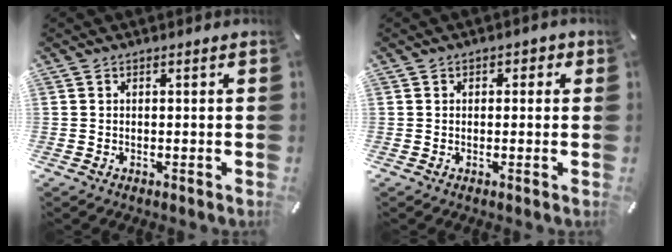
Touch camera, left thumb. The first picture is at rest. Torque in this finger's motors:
{"motor_torque": [0.02, -0.06, 0.08, 0.07, -0.01]}